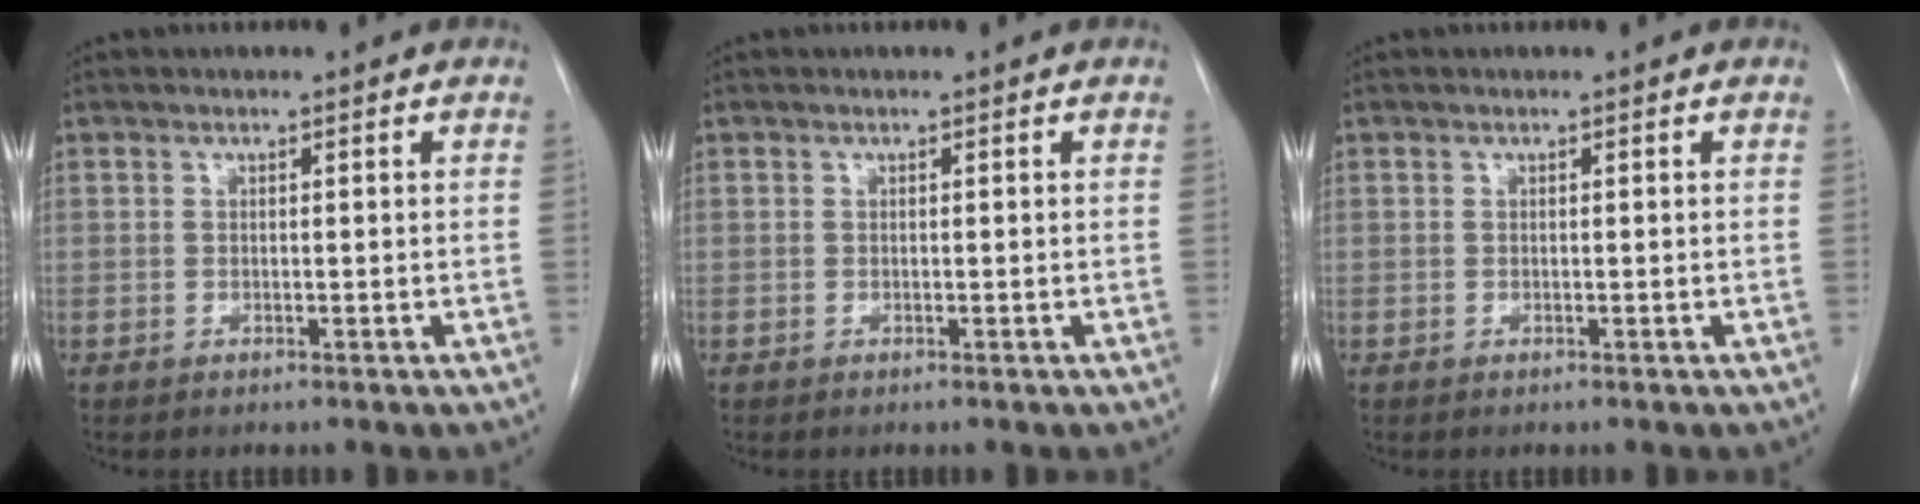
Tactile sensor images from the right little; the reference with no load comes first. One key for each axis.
{"total": 0.0}
{"total": 0.0}